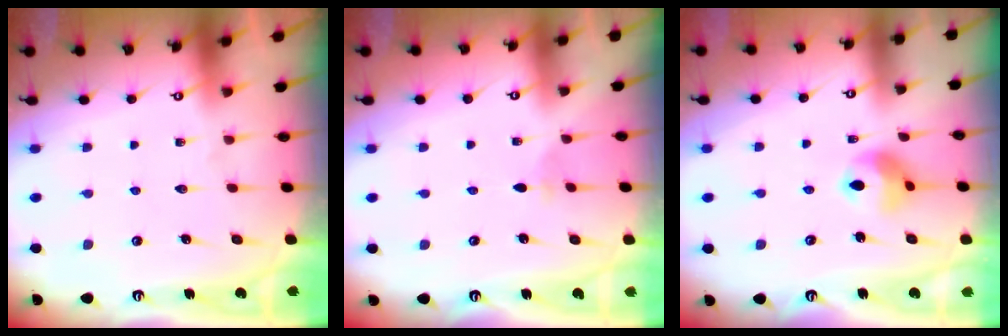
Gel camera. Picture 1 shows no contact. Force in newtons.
{"total": 1.6, "press": 1.6, "slide": 0.4}
{"total": 8.6, "press": 8.5, "slide": 0.8}